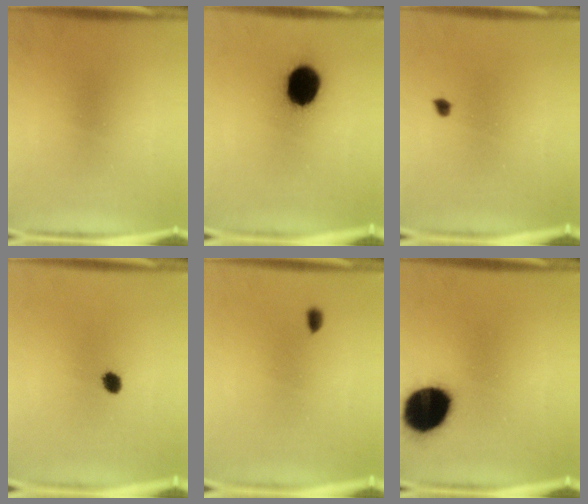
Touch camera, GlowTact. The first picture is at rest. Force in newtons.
{"total": 13.2}
{"total": 1.1}
{"total": 2.8}
{"total": 1.2}
{"total": 18.5}